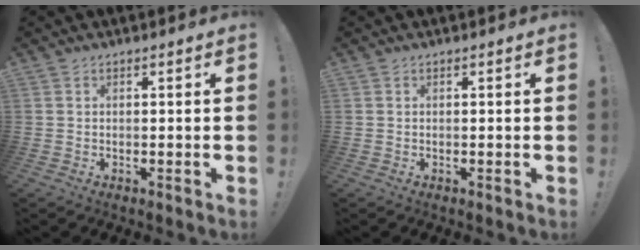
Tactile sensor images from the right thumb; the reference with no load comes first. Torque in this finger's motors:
{"motor_torque": [0.00, 0.00, 0.00, 0.00, 0.00]}